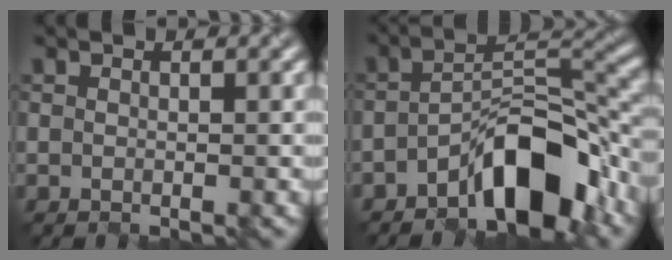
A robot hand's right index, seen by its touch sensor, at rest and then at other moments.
{"total": 7.9, "force": [-4.8, 2.9, 5.6], "torque": [-0.083, 0.016, -0.082]}